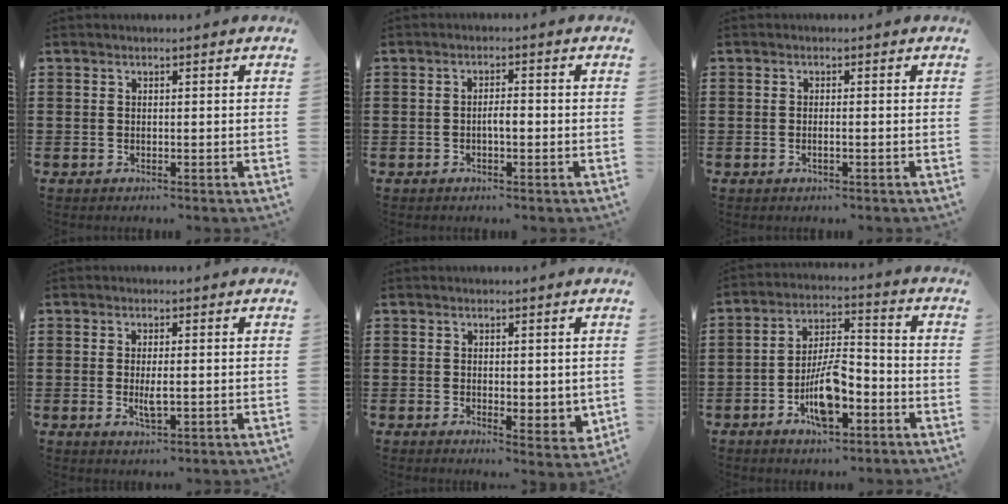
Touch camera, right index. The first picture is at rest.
{"total": 2.3, "force": [-0.7, 0.7, 2.1], "torque": [-0.038, 0.003, -0.013]}
{"total": 0.9, "force": [-0.4, 0.1, 0.9], "torque": [-0.016, -0.004, -0.006]}
{"total": 3.0, "force": [-0.3, 0.8, 2.9], "torque": [-0.058, -0.005, -0.008]}
{"total": 2.4, "force": [0.6, 1.3, 1.9], "torque": [-0.030, 0.005, 0.008]}
{"total": 9.0, "force": [-4.0, 3.3, 7.3], "torque": [-0.151, 0.000, -0.075]}